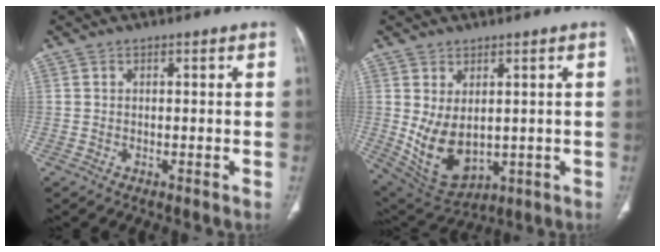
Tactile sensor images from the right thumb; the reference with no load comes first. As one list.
[{"total": 10.5, "force": [0.1, 6.6, 8.2], "torque": [-0.135, -0.011, 0.036]}]